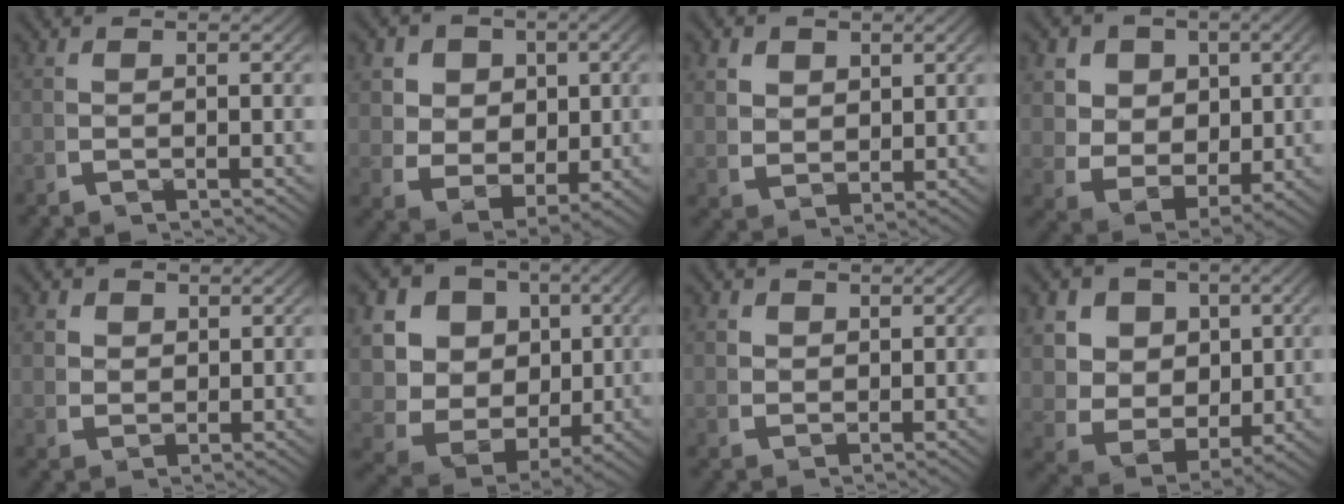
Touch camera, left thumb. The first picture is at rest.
{"total": 8.0, "force": [0.0, 6.5, 4.7], "torque": [-0.106, -0.039, 0.012]}
{"total": 3.2, "force": [1.0, 2.6, 1.6], "torque": [-0.032, -0.014, 0.031]}
{"total": 9.1, "force": [-0.1, 7.3, 5.4], "torque": [-0.132, -0.048, 0.010]}
{"total": 2.5, "force": [1.4, 1.9, 0.9], "torque": [-0.010, -0.007, 0.032]}
{"total": 15.2, "force": [-0.2, 12.7, 8.3], "torque": [-0.196, -0.048, -0.008]}
{"total": 1.7, "force": [1.2, 1.1, 0.4], "torque": [0.003, -0.002, 0.029]}
{"total": 10.7, "force": [-0.1, 8.7, 6.2], "torque": [-0.156, -0.050, 0.005]}